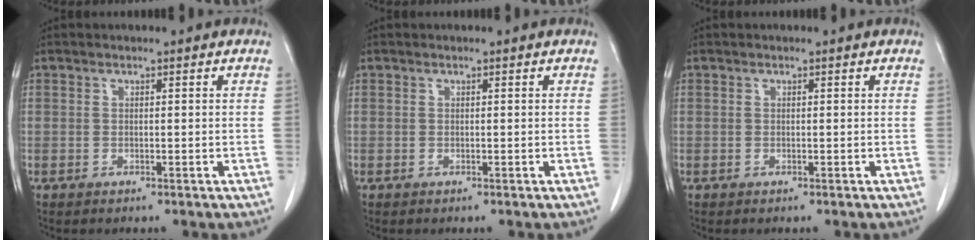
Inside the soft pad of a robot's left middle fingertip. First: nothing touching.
{"total": 0.0}
{"total": 0.0}